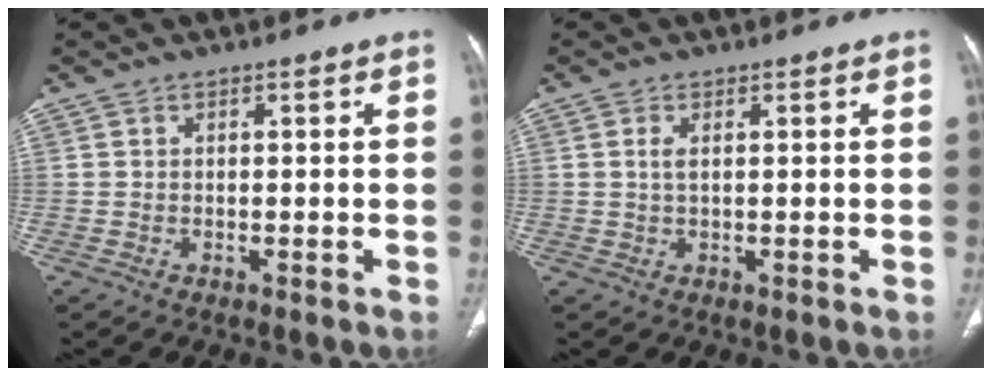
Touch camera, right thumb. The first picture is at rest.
{"total": 1.5, "force": [0.3, 0.6, 1.4], "torque": [-0.035, 0.002, 0.009]}